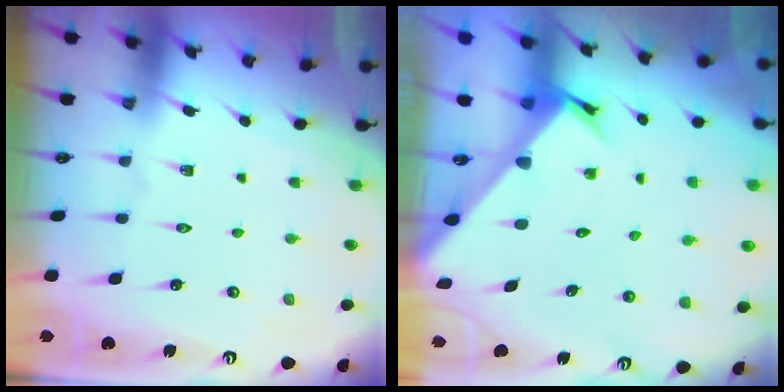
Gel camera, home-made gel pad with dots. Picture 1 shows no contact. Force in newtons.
{"total": 2.6, "press": 2.6, "slide": 0.2}